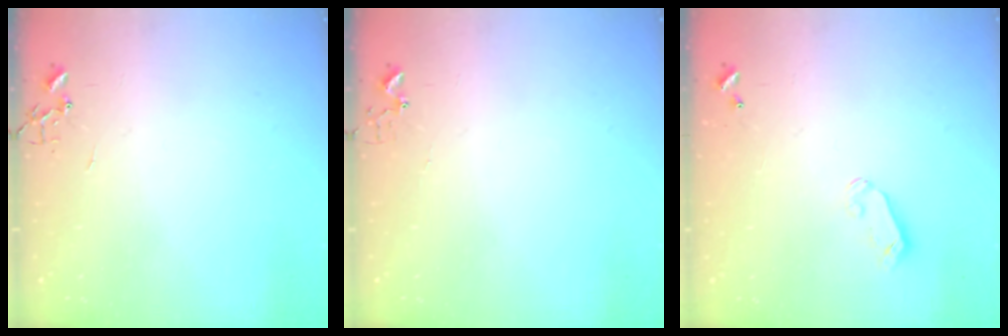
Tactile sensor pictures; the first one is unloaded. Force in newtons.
{"total": 2.9, "press": 2.9, "slide": 0.4}
{"total": 3.9, "press": 3.9, "slide": 0.4}